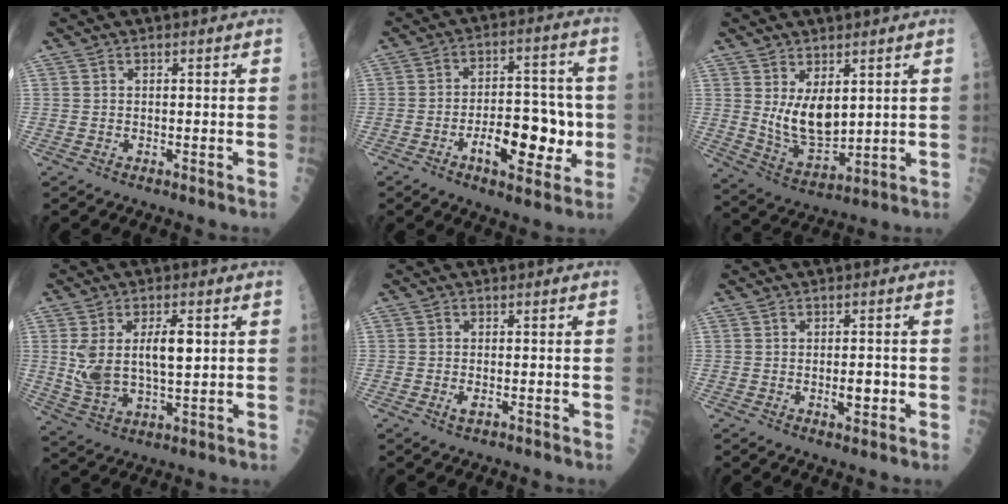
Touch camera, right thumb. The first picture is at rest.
{"total": 13.7, "force": [-3.6, 6.3, 11.6], "torque": [-0.149, 0.029, -0.052]}
{"total": 9.4, "force": [2.6, 5.0, 7.6], "torque": [-0.116, -0.033, 0.066]}
{"total": 11.9, "force": [2.1, 5.6, 10.3], "torque": [-0.194, -0.004, 0.048]}
{"total": 1.4, "force": [-0.5, 0.5, 1.2], "torque": [-0.020, -0.001, -0.009]}
{"total": 3.5, "force": [-0.6, 1.5, 3.1], "torque": [-0.037, 0.000, -0.006]}